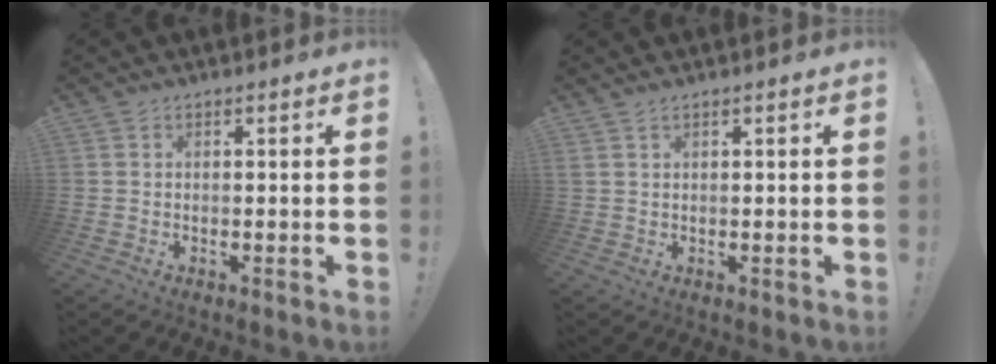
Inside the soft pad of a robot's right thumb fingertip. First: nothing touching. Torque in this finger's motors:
{"motor_torque": [0.36, 0.70, 0.57, -0.52, -0.02]}